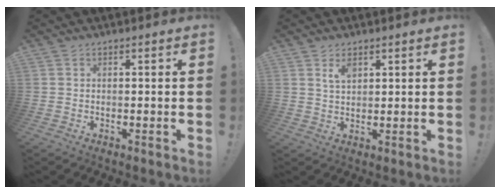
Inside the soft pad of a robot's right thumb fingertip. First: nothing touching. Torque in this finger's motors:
{"motor_torque": [-0.47, 0.50, -0.03, 0.51, 0.18]}